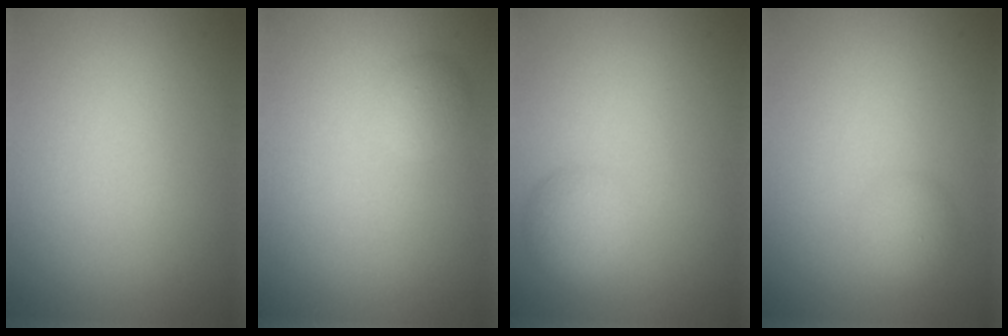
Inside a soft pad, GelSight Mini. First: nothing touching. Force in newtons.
{"total": 1.3, "press": 1.3, "slide": 0.0}
{"total": 2.4, "press": 2.4, "slide": 0.0}
{"total": 1.6, "press": 1.6, "slide": 0.1}